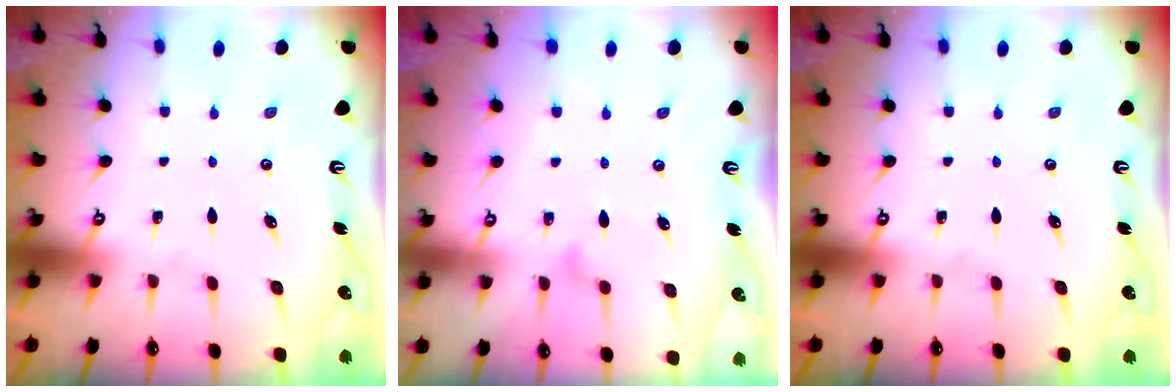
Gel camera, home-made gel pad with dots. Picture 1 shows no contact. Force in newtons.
{"total": 8.3, "press": 8.3, "slide": 0.5}
{"total": 0.0}